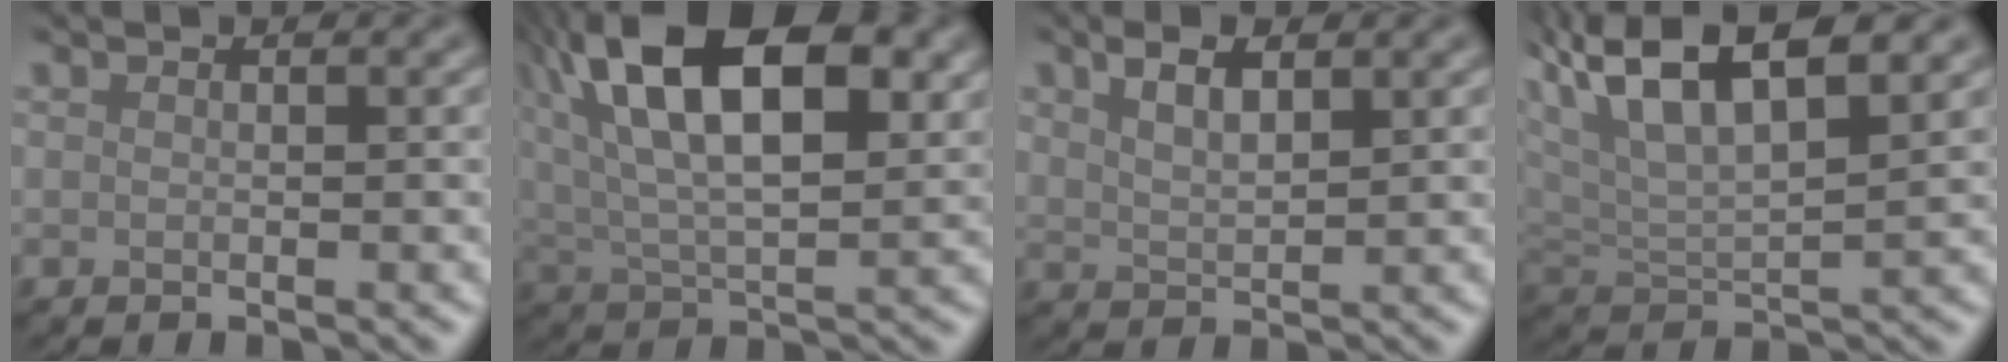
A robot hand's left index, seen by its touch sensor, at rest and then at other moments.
{"total": 15.6, "force": [6.3, 7.5, 12.1], "torque": [-0.195, 0.030, 0.093]}
{"total": 3.1, "force": [1.9, 1.3, 2.0], "torque": [-0.044, 0.002, 0.037]}
{"total": 8.1, "force": [4.9, 3.0, 5.8], "torque": [-0.107, 0.019, 0.084]}